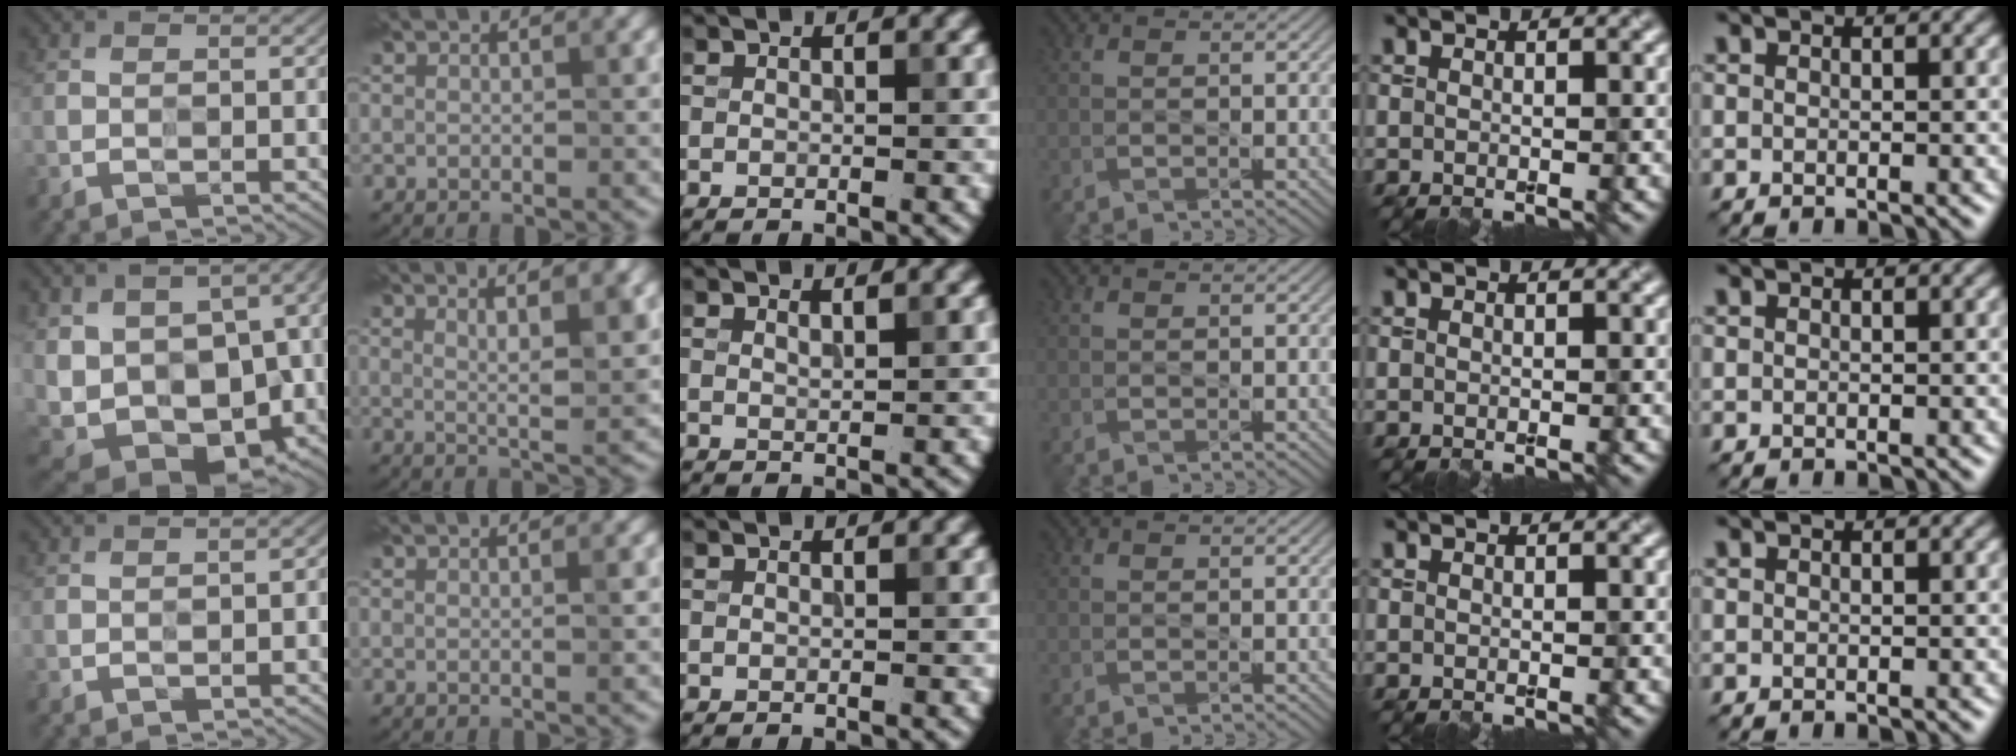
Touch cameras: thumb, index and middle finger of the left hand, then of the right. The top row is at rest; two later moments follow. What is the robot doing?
{"motion": "wipe", "object": "paper plate"}